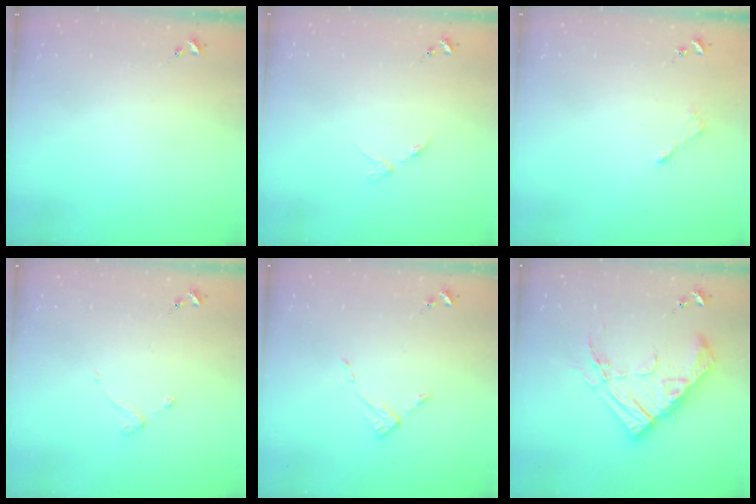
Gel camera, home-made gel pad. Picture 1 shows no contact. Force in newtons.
{"total": 2.8, "press": 2.8, "slide": 0.5}
{"total": 2.6, "press": 2.6, "slide": 0.4}
{"total": 2.2, "press": 2.1, "slide": 0.4}
{"total": 2.6, "press": 2.6, "slide": 0.3}
{"total": 18.4, "press": 18.3, "slide": 2.0}